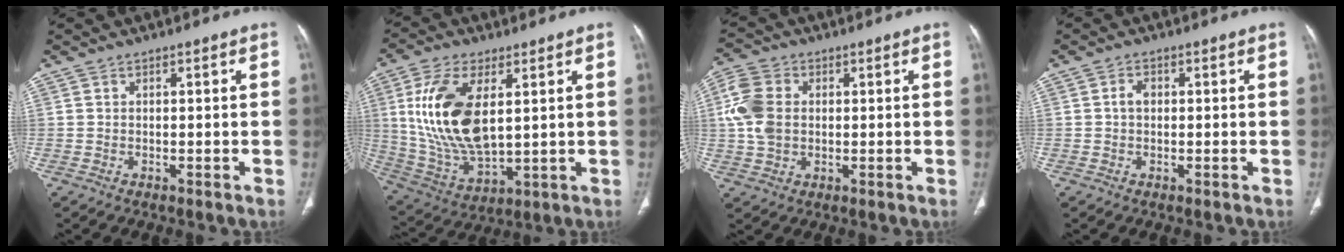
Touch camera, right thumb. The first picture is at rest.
{"total": 17.9, "force": [3.9, 8.9, 15.0], "torque": [-0.299, -0.019, 0.086]}
{"total": 8.6, "force": [0.7, 6.4, 5.8], "torque": [-0.126, 0.012, 0.012]}
{"total": 2.0, "force": [0.1, 1.4, 1.4], "torque": [-0.022, 0.008, 0.000]}